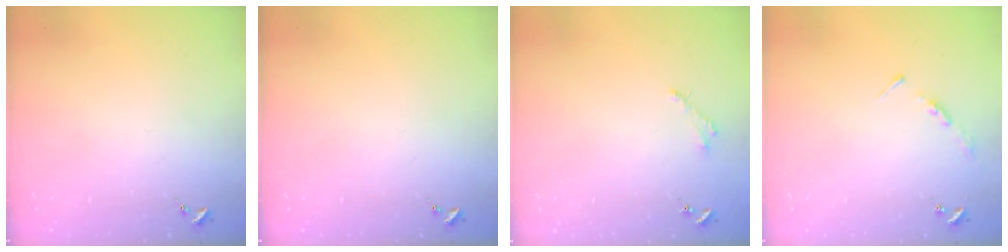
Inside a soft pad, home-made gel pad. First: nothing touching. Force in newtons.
{"total": 0.0}
{"total": 2.5, "press": 2.5, "slide": 0.2}
{"total": 3.5, "press": 3.5, "slide": 0.3}